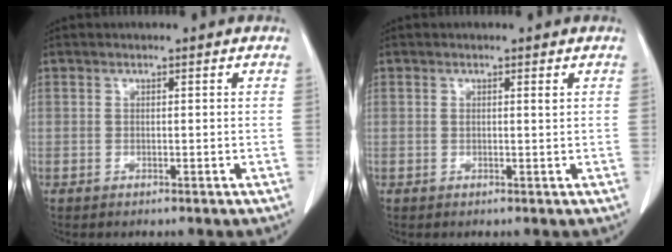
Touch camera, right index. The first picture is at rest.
{"total": 0.7, "force": [0.5, 0.0, 0.6], "torque": [-0.010, 0.000, 0.010]}